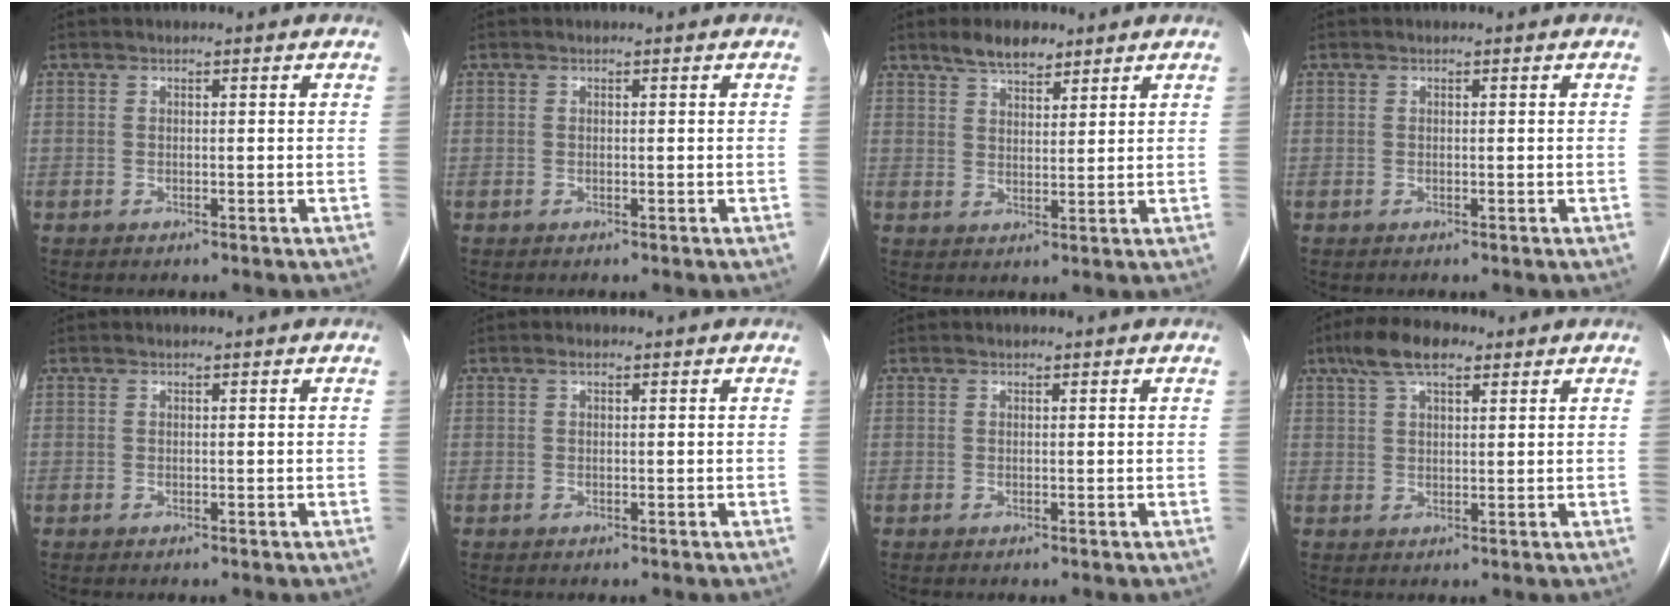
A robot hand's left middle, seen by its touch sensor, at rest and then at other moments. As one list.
[{"total": 0.0}, {"total": 5.2, "force": [4.1, 2.1, 2.5], "torque": [-0.045, 0.007, 0.074]}, {"total": 0.0}, {"total": 0.0}, {"total": 0.7, "force": [0.4, 0.3, 0.5], "torque": [-0.009, 0.005, 0.006]}, {"total": 0.0}, {"total": 7.3, "force": [4.6, 2.7, 4.9], "torque": [-0.098, 0.027, 0.081]}]